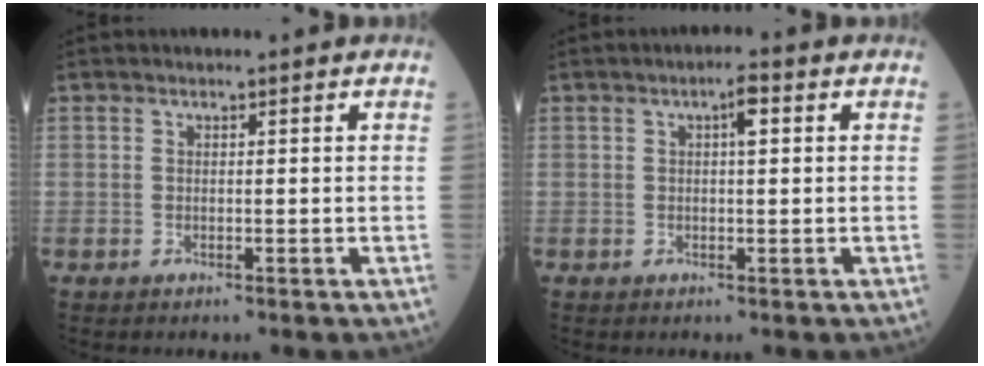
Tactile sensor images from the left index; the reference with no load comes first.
{"total": 2.3, "force": [0.5, 0.4, 2.2], "torque": [-0.037, 0.005, 0.006]}